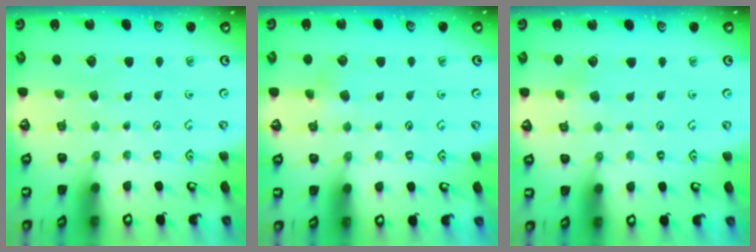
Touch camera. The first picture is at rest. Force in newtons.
{"total": 4.0, "press": 4.0, "slide": 0.2}
{"total": 2.9, "press": 2.9, "slide": 0.2}